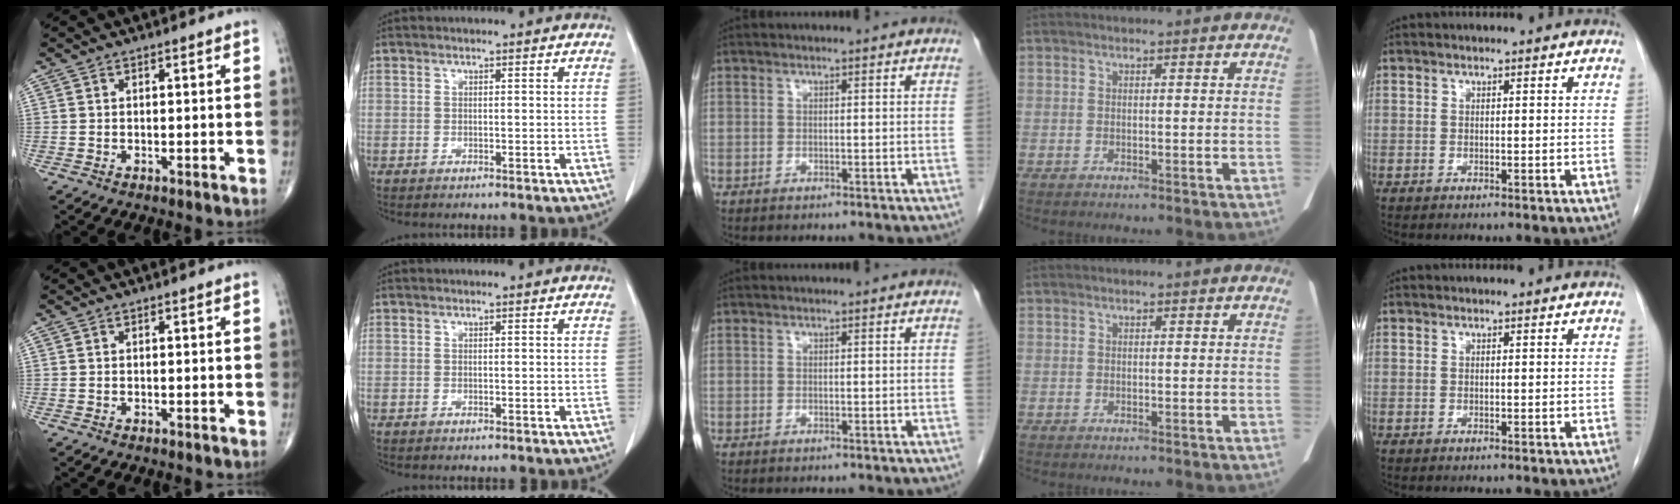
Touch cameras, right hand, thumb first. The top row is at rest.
{}